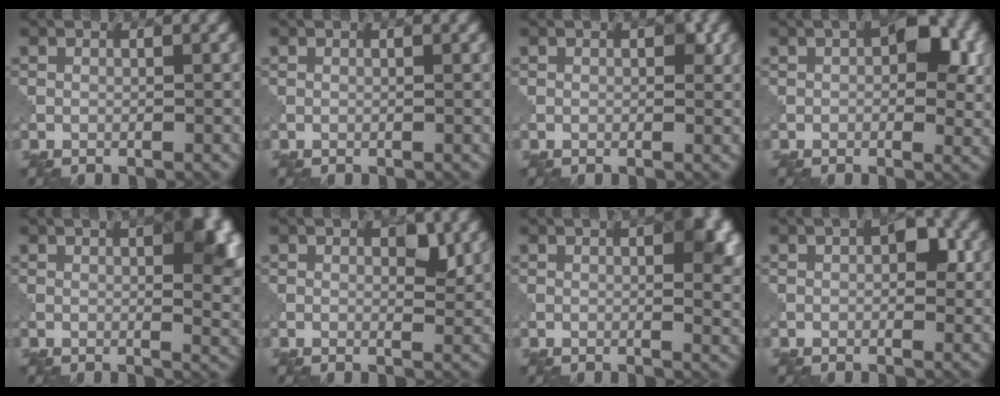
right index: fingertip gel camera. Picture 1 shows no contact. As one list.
[{"total": 0.0}, {"total": 1.5, "force": [0.3, 0.9, 1.2], "torque": [-0.013, -0.004, 0.004]}, {"total": 6.2, "force": [1.2, 3.5, 5.0], "torque": [-0.056, -0.003, 0.018]}, {"total": 8.3, "force": [1.9, 2.9, 7.5], "torque": [-0.068, -0.003, 0.028]}, {"total": 2.3, "force": [0.9, 1.1, 1.8], "torque": [-0.020, -0.006, 0.016]}, {"total": 6.5, "force": [1.5, 2.5, 5.8], "torque": [-0.057, -0.005, 0.023]}, {"total": 3.1, "force": [0.5, 1.7, 2.5], "torque": [-0.031, -0.002, 0.006]}]